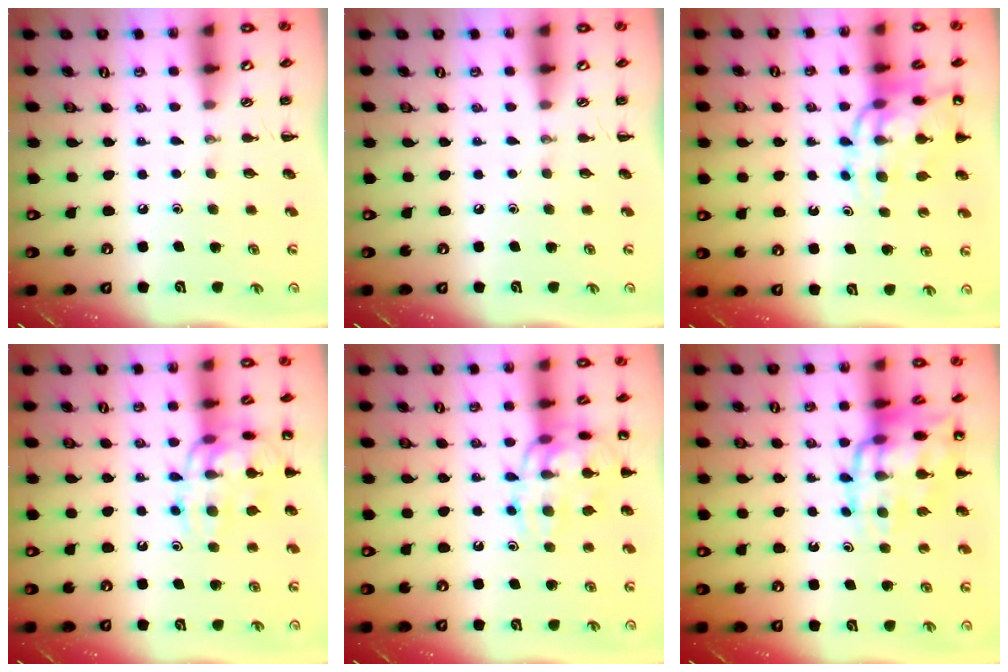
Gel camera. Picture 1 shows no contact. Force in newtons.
{"total": 0.0}
{"total": 14.5, "press": 14.1, "slide": 3.4}
{"total": 15.1, "press": 15.0, "slide": 1.6}
{"total": 15.1, "press": 15.0, "slide": 1.6}
{"total": 17.7, "press": 17.5, "slide": 2.2}